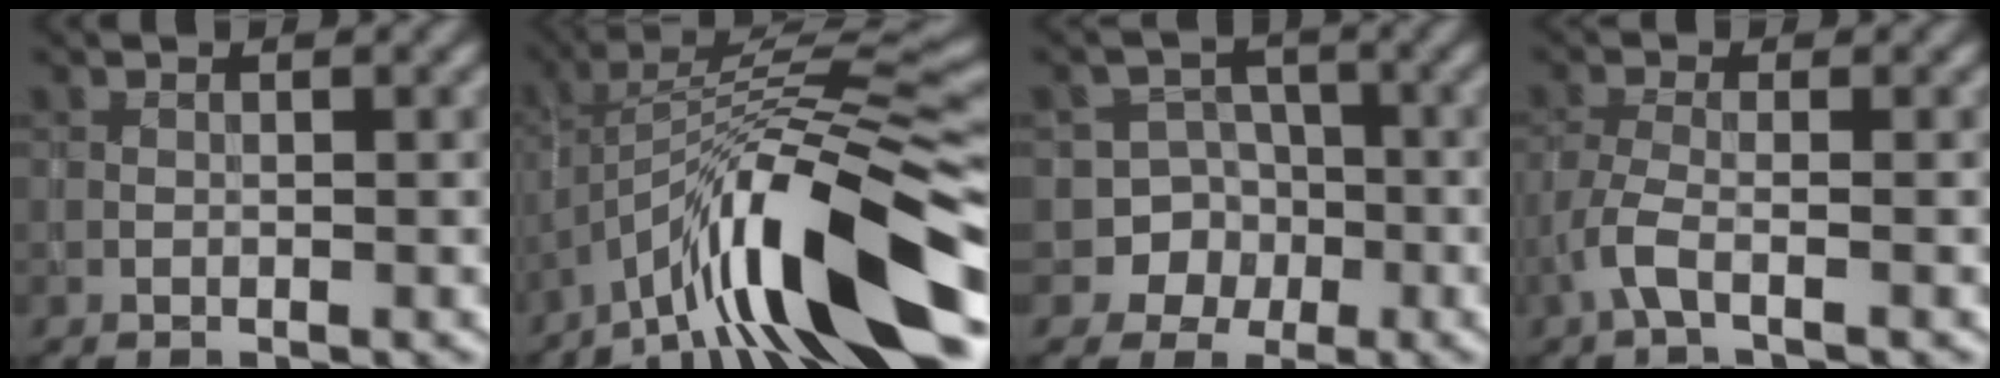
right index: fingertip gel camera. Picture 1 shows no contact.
{"total": 13.6, "force": [-6.3, 3.0, 11.6], "torque": [-0.190, 0.021, -0.099]}
{"total": 6.9, "force": [-2.6, 6.4, 0.2], "torque": [0.016, 0.002, -0.063]}
{"total": 2.4, "force": [-1.4, 0.5, 1.9], "torque": [-0.041, -0.001, -0.038]}